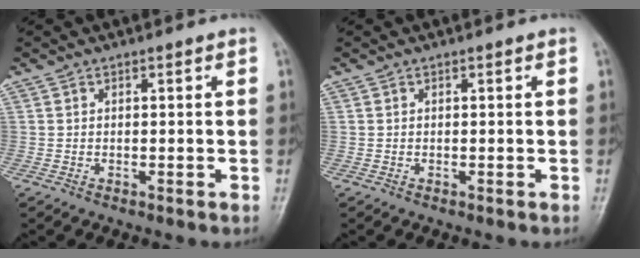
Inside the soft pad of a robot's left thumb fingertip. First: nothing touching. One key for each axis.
{"total": 0.0}